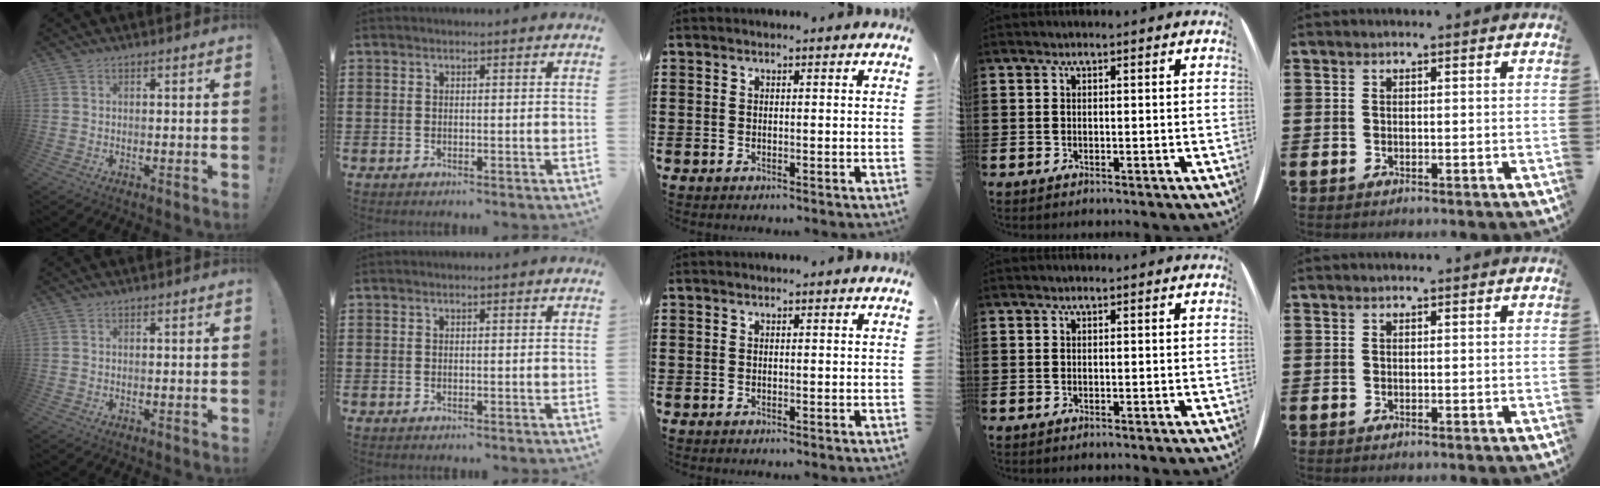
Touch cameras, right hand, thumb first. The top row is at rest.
{}